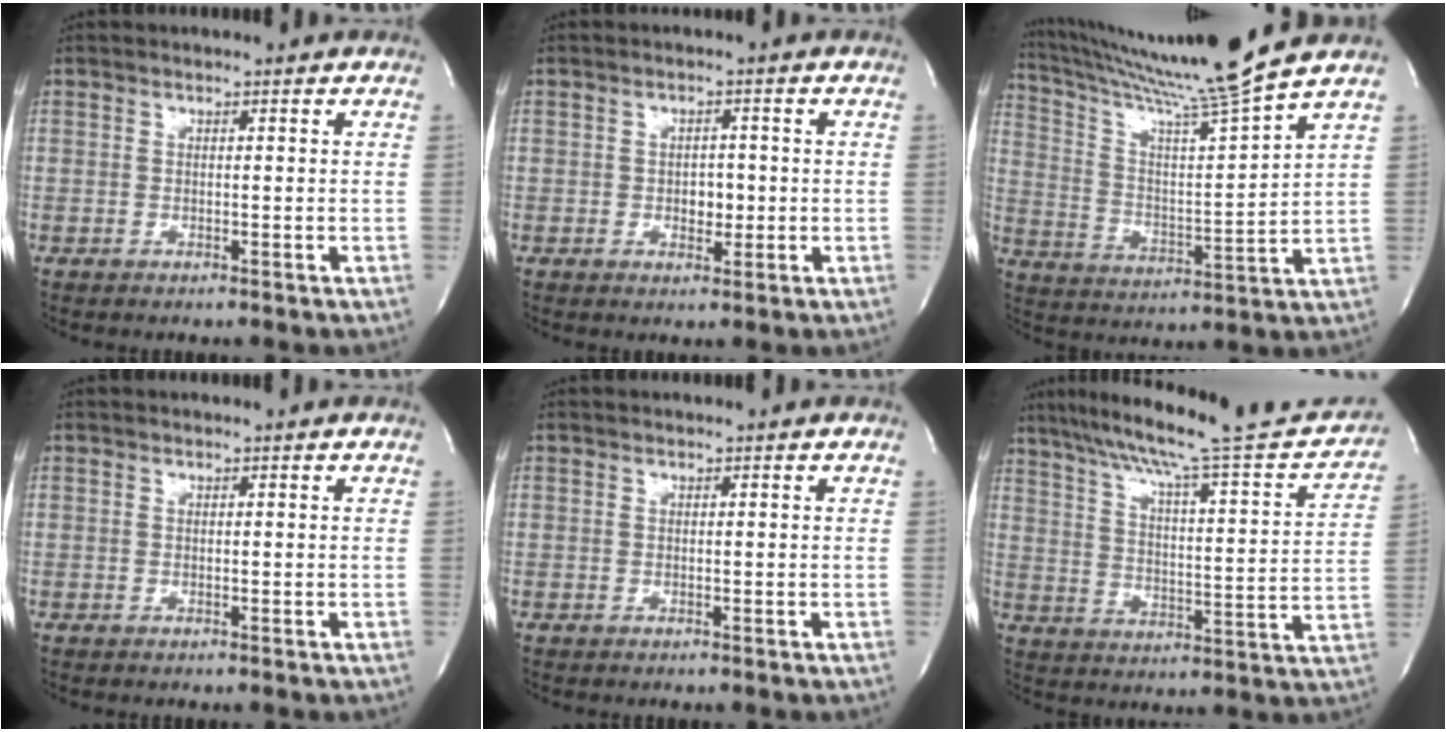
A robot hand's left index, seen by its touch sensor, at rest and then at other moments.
{"total": 2.6, "force": [-0.4, 1.7, 1.9], "torque": [-0.025, 0.003, -0.002]}
{"total": 15.8, "force": [13.9, -3.5, 6.6], "torque": [-0.123, -0.038, 0.233]}
{"total": 0.0}
{"total": 0.0}
{"total": 24.4, "force": [21.3, 2.0, 11.6], "torque": [-0.188, -0.014, 0.288]}